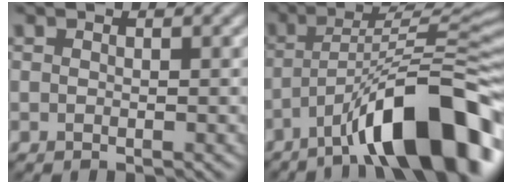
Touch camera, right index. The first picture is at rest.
{"total": 12.9, "force": [-7.0, 3.4, 10.3], "torque": [-0.138, 0.019, -0.114]}